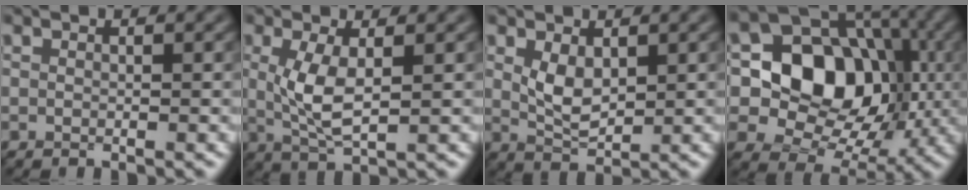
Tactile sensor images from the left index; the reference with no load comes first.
{"total": 3.9, "force": [0.3, 1.3, 3.6], "torque": [-0.086, -0.003, 0.009]}
{"total": 2.9, "force": [0.7, 1.5, 2.3], "torque": [-0.057, -0.004, 0.019]}
{"total": 11.0, "force": [0.4, 8.7, 6.7], "torque": [-0.098, -0.003, -0.009]}